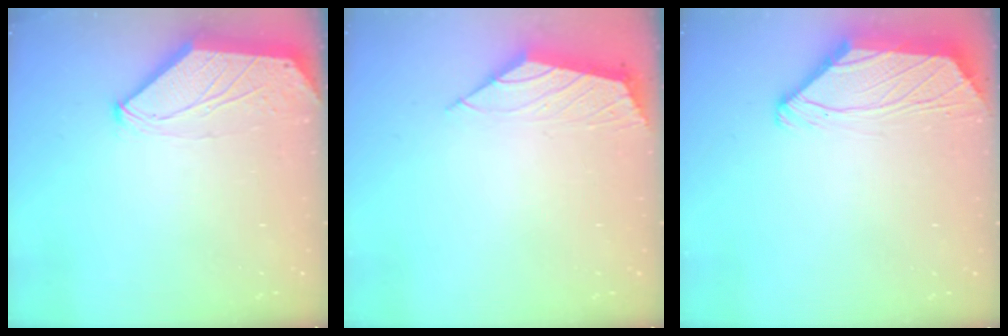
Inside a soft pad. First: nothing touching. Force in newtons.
{"total": 2.2, "press": 2.2, "slide": 0.5}
{"total": 1.6, "press": 1.5, "slide": 0.6}